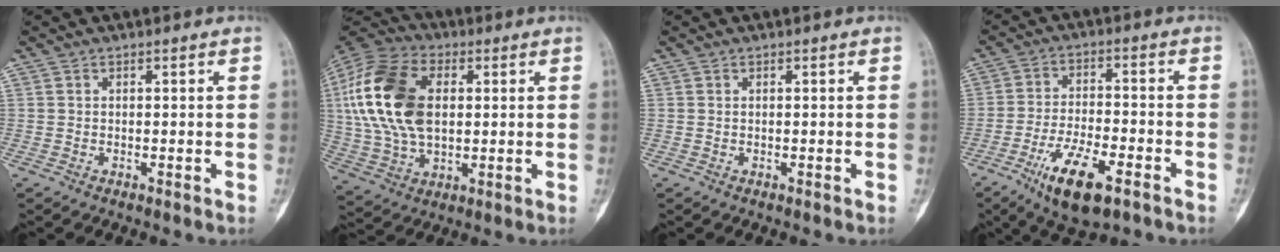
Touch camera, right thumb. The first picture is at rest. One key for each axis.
{"total": 20.6, "fx": 3.0, "fy": 12.7, "fz": 15.9, "tx": -0.326, "ty": 0.006, "tz": 0.053}
{"total": 0.0}
{"total": 13.0, "fx": -7.2, "fy": 4.7, "fz": 9.8, "tx": -0.174, "ty": 0.025, "tz": -0.121}